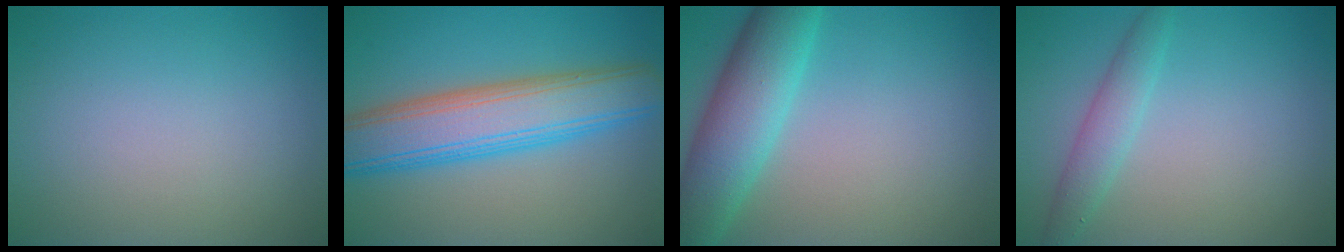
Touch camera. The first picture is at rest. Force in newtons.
{"total": 8.4, "press": 8.3, "slide": 0.6}
{"total": 7.0, "press": 7.0, "slide": 0.3}
{"total": 2.3, "press": 2.3, "slide": 0.0}